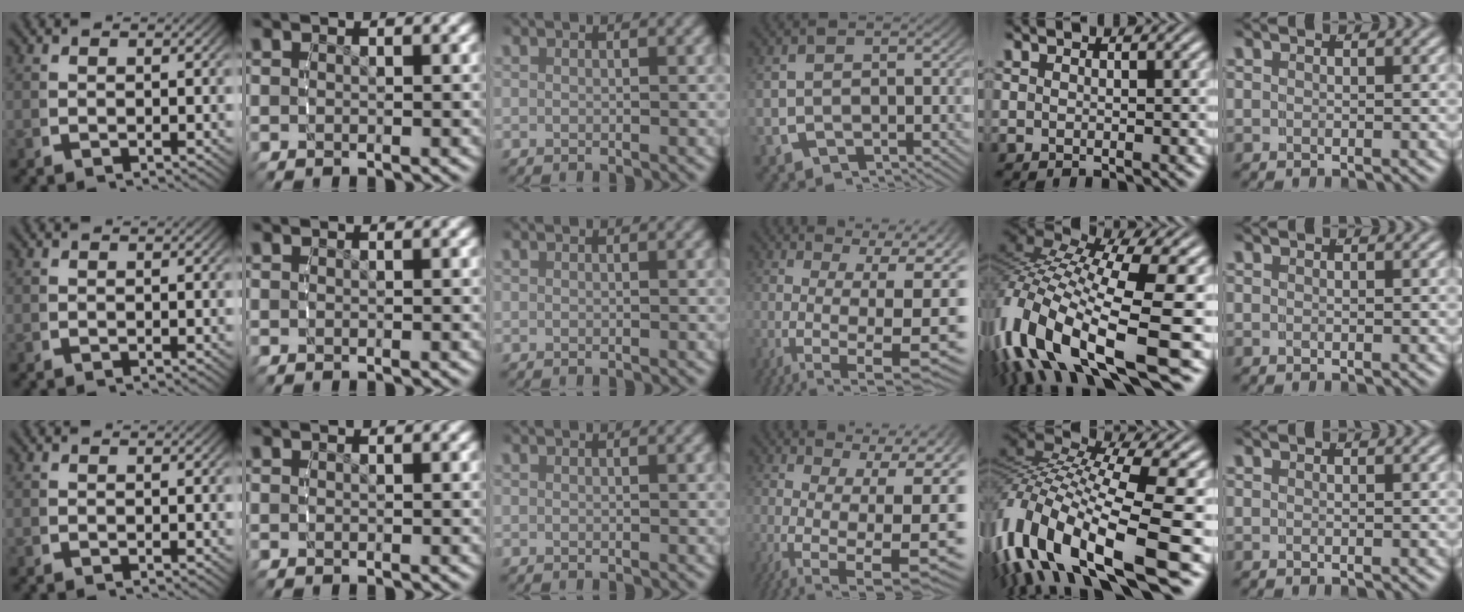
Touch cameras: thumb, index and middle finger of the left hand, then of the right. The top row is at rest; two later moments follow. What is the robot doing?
{"motion": "grasp_and_lifting", "object": "backpack"}